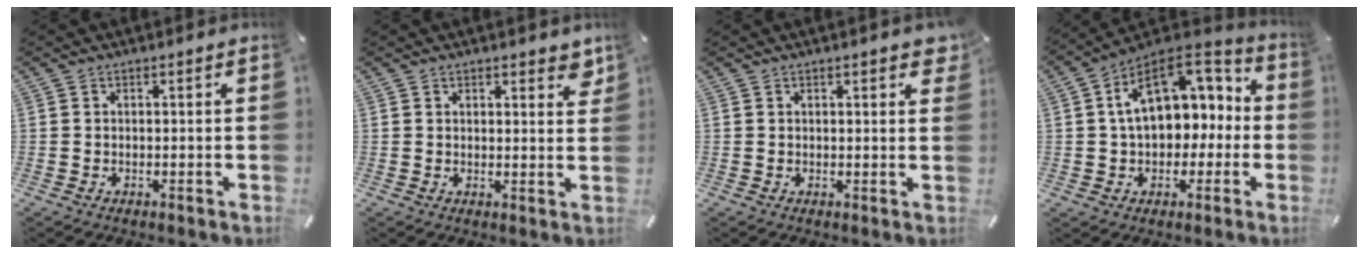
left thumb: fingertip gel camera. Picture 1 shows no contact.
{"total": 3.5, "force": [2.5, 1.7, 1.8], "torque": [-0.017, -0.009, 0.040]}
{"total": 2.3, "force": [1.4, 0.7, 1.6], "torque": [-0.020, -0.003, 0.021]}
{"total": 15.9, "force": [3.3, 11.5, 10.4], "torque": [-0.158, -0.006, 0.064]}